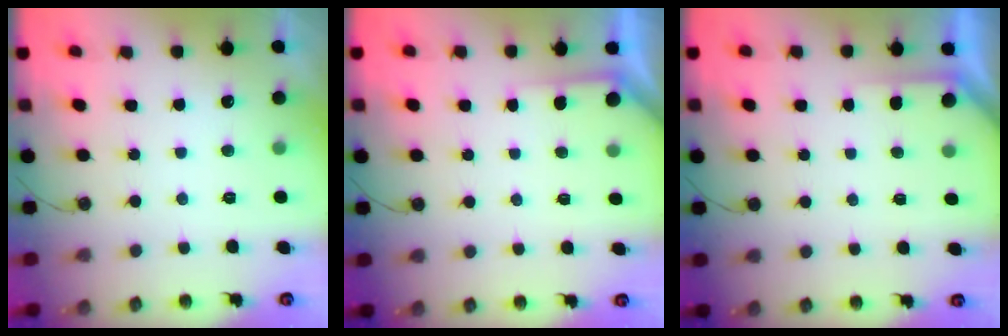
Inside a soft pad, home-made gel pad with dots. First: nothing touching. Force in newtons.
{"total": 3.2, "press": 3.2, "slide": 0.2}
{"total": 2.4, "press": 2.4, "slide": 0.2}